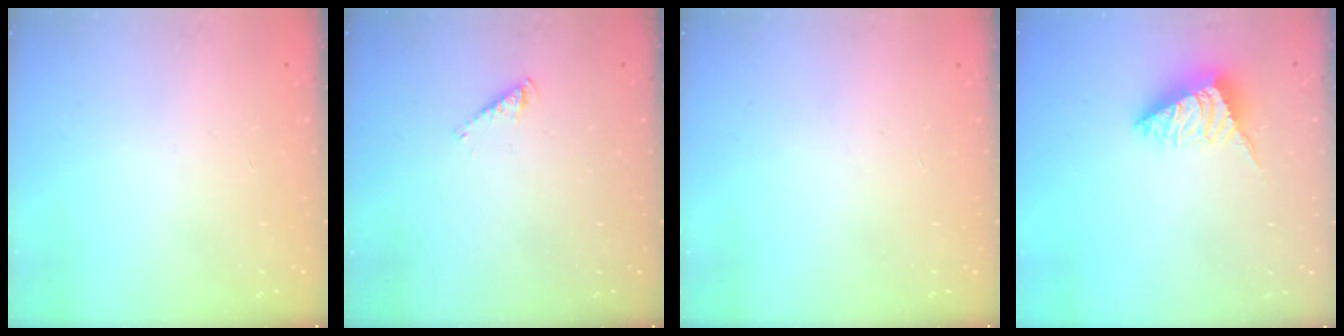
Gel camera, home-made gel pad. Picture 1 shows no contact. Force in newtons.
{"total": 2.7, "press": 2.6, "slide": 0.3}
{"total": 0.0}
{"total": 2.9, "press": 2.9, "slide": 0.5}